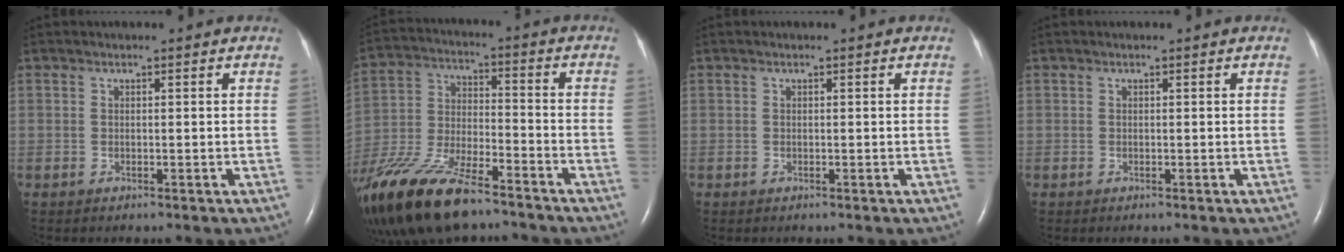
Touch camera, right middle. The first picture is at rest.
{"total": 21.8, "force": [-16.0, 5.8, 13.6], "torque": [-0.321, -0.046, -0.292]}
{"total": 0.0}
{"total": 0.0}